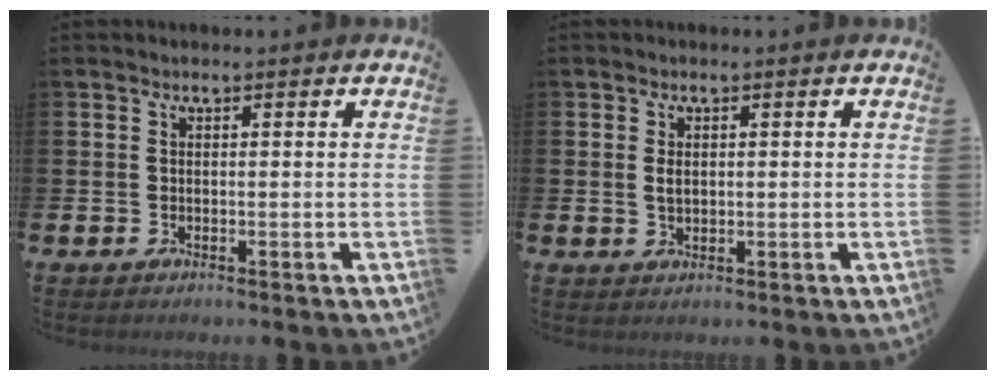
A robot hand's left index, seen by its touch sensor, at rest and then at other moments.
{"total": 1.6, "force": [0.5, 1.0, 1.2], "torque": [-0.013, 0.001, 0.005]}